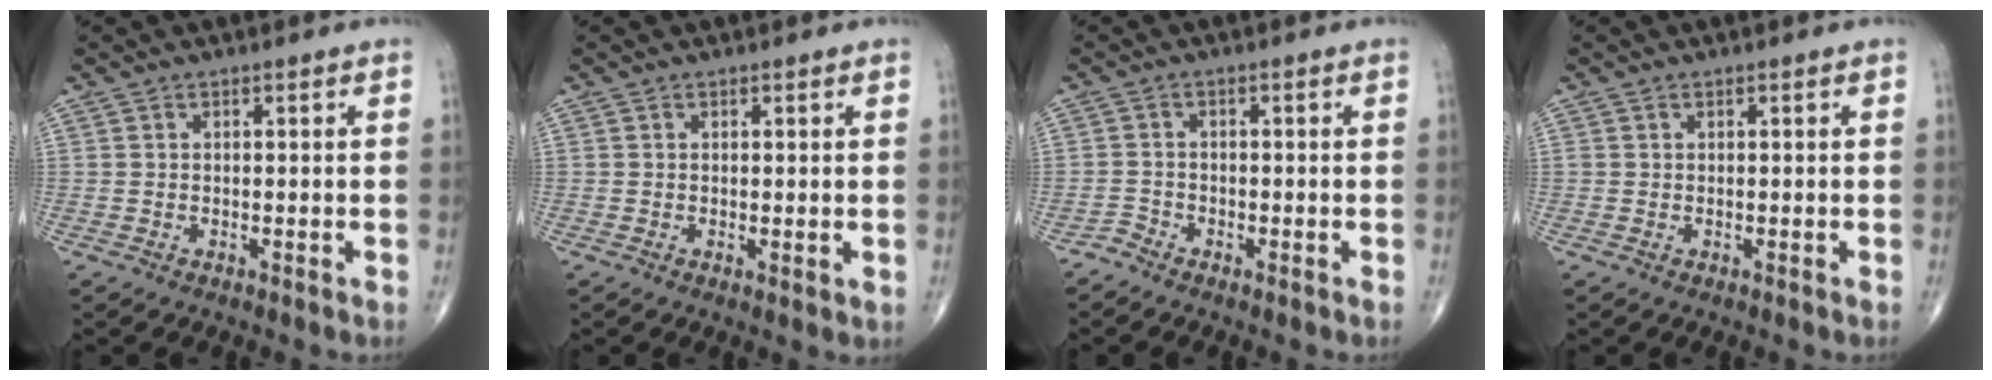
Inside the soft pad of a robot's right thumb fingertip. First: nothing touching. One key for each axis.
{"total": 1.1, "fx": 0.2, "fy": 0.3, "fz": 1.1, "tx": -0.023, "ty": -0.007, "tz": 0.003}
{"total": 1.5, "fx": -1.4, "fy": 0.5, "fz": -0.2, "tx": 0.007, "ty": 0.000, "tz": -0.033}
{"total": 0.0}